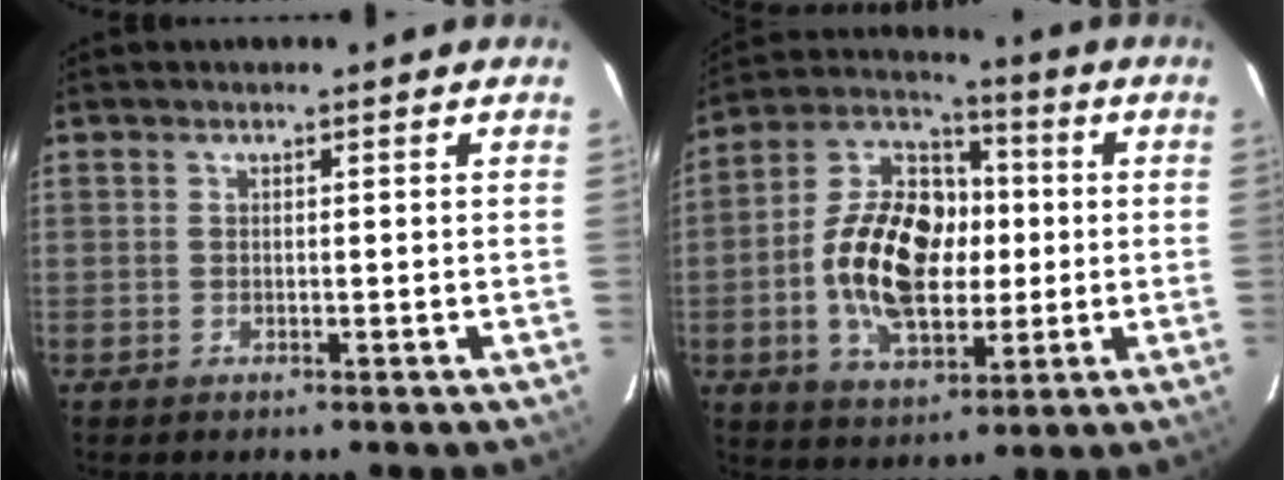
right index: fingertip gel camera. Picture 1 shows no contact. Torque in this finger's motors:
{"motor_torque": [2.09, -0.05, 1.05, 0.20]}